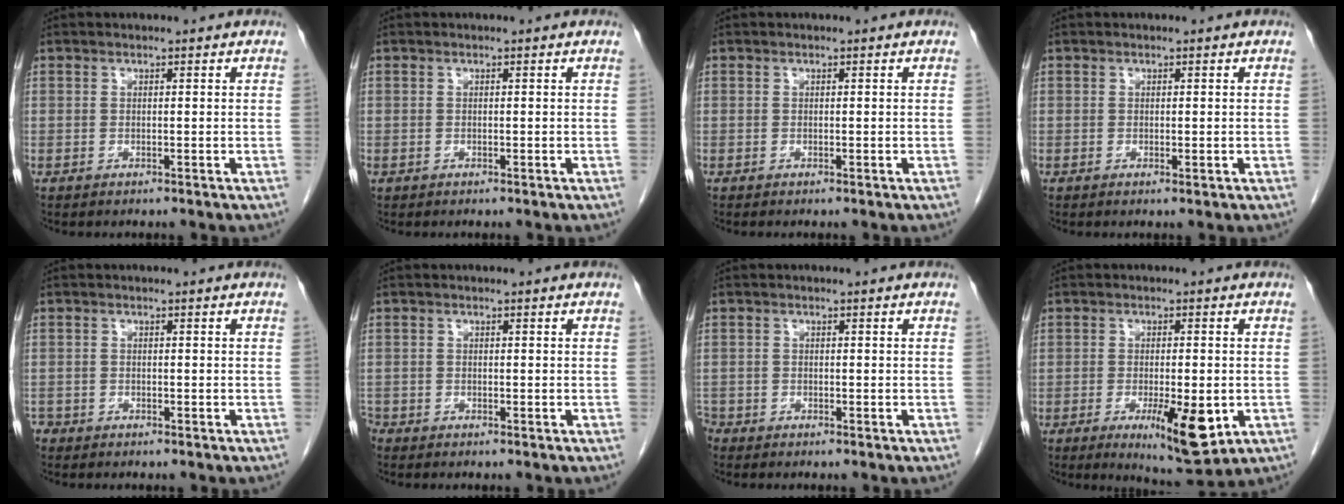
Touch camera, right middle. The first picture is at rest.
{"total": 0.0}
{"total": 0.0}
{"total": 0.7, "force": [-0.2, 0.2, 0.6], "torque": [-0.010, -0.002, -0.001]}
{"total": 2.1, "force": [-1.7, 1.2, 0.2], "torque": [-0.006, 0.002, -0.032]}
{"total": 1.6, "force": [-1.4, 0.8, 0.2], "torque": [-0.004, 0.000, -0.026]}
{"total": 2.1, "force": [-1.8, 1.0, 0.2], "torque": [-0.005, 0.001, -0.034]}
{"total": 9.6, "force": [-3.3, 2.3, 8.7], "torque": [-0.130, -0.018, -0.042]}